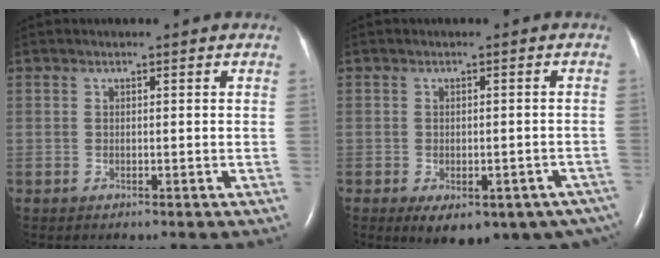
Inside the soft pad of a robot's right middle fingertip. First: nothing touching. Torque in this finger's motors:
{"motor_torque": [1.11, -1.02, 0.18, 0.05]}